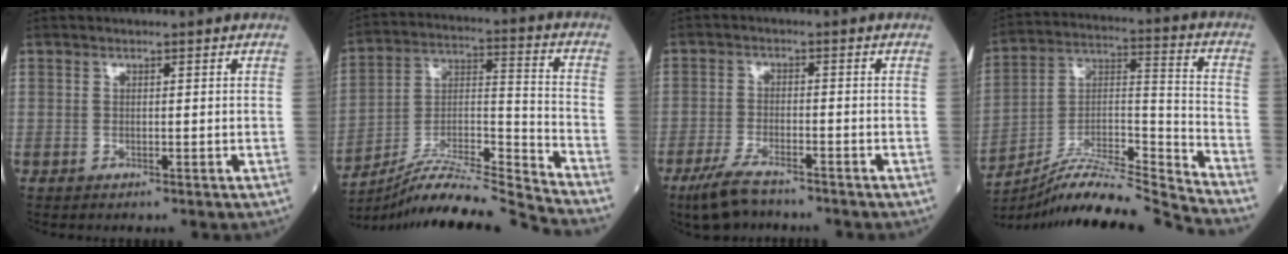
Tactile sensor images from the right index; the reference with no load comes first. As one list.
[{"total": 17.8, "force": [-16.8, -2.8, 4.9], "torque": [-0.083, 0.019, -0.292]}, {"total": 6.2, "force": [-4.9, 1.4, 3.5], "torque": [-0.080, -0.014, -0.091]}, {"total": 18.2, "force": [-17.2, -2.1, 5.4], "torque": [-0.095, 0.027, -0.296]}]